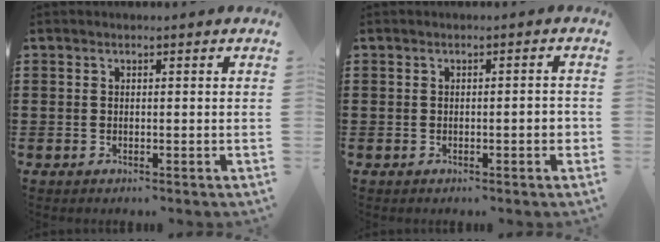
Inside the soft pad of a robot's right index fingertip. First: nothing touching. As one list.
[{"total": 1.7, "force": [-0.6, 0.4, 1.6], "torque": [-0.026, 0.001, -0.010]}]